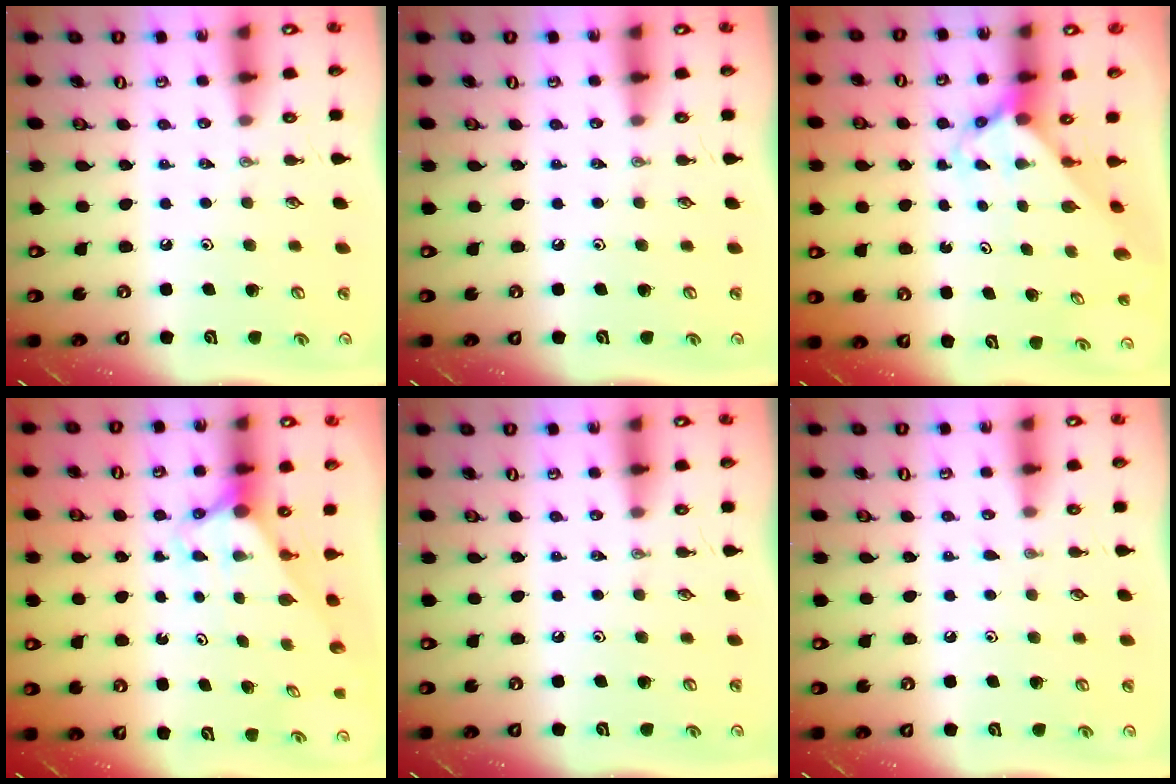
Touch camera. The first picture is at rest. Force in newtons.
{"total": 0.0}
{"total": 3.4, "press": 3.4, "slide": 0.3}
{"total": 2.9, "press": 2.9, "slide": 0.0}
{"total": 0.0}
{"total": 3.7, "press": 3.7, "slide": 0.5}